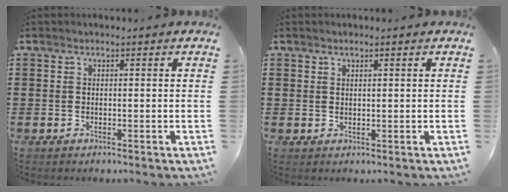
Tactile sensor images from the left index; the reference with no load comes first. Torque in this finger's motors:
{"motor_torque": [0.03, 0.00, -0.02, -0.01]}